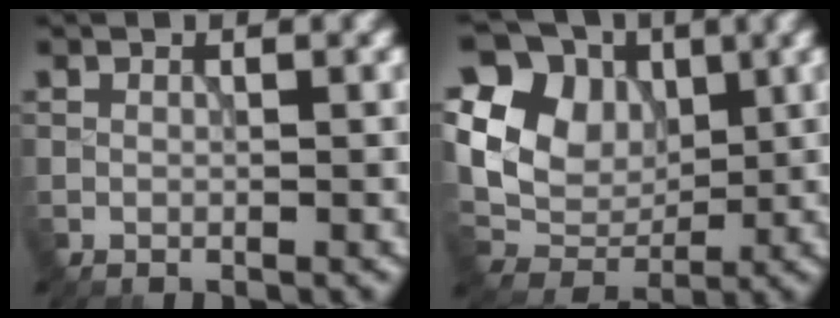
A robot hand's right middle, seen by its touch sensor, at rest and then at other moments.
{"total": 8.4, "force": [2.3, 6.6, 4.6], "torque": [-0.095, -0.002, 0.033]}